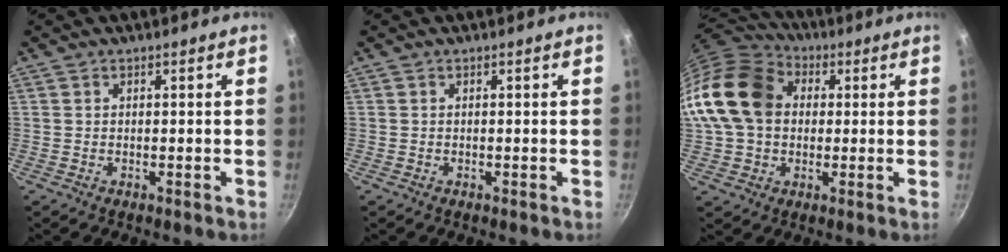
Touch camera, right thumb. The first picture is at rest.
{"total": 0.0}
{"total": 17.7, "force": [2.5, 13.7, 10.9], "torque": [-0.191, 0.033, 0.033]}